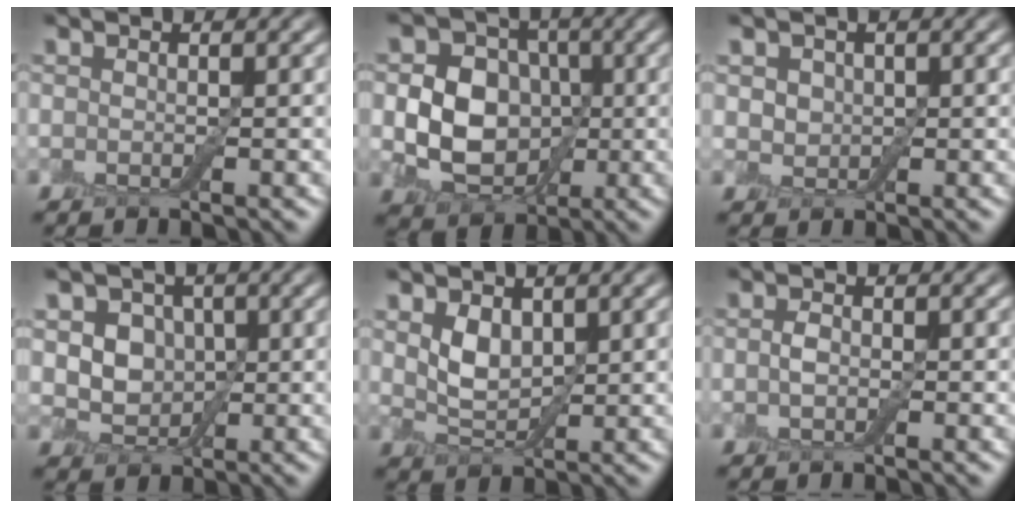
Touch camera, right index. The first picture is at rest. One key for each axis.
{"total": 7.9, "fx": -0.1, "fy": 6.6, "fz": 4.3, "tx": -0.061, "ty": 0.004, "tz": -0.010}
{"total": 2.2, "fx": 0.9, "fy": 1.7, "fz": 1.0, "tx": -0.024, "ty": 0.007, "tz": 0.009}
{"total": 4.5, "fx": 1.0, "fy": 3.7, "fz": 2.4, "tx": -0.030, "ty": 0.004, "tz": 0.001}
{"total": 2.6, "fx": 1.1, "fy": 1.6, "fz": 1.7, "tx": -0.037, "ty": -0.003, "tz": 0.027}
{"total": 1.0, "fx": 0.0, "fy": 0.6, "fz": 0.8, "tx": -0.019, "ty": 0.003, "tz": -0.003}